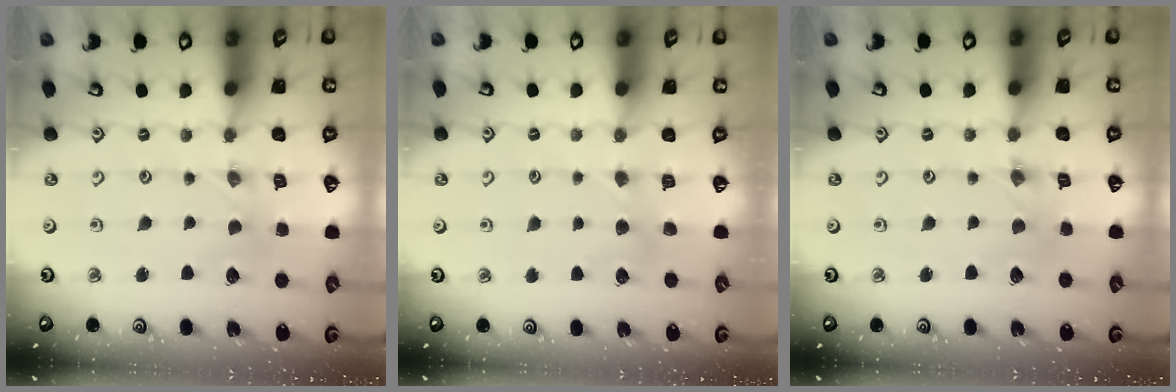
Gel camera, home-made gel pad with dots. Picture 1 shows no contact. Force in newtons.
{"total": 4.2, "press": 4.2, "slide": 0.6}
{"total": 0.7, "press": 0.6, "slide": 0.3}